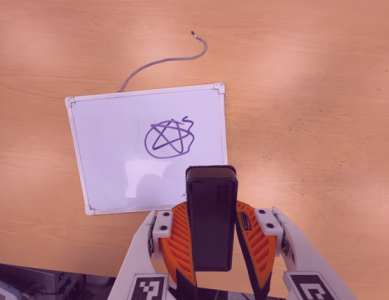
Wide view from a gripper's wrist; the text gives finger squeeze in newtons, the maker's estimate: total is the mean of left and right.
{"total": 8.4, "left": 6.6, "right": 10.1}